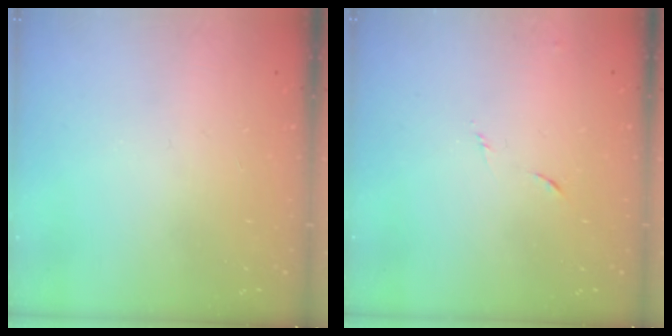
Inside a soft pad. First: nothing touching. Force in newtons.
{"total": 5.9, "press": 5.9, "slide": 0.6}